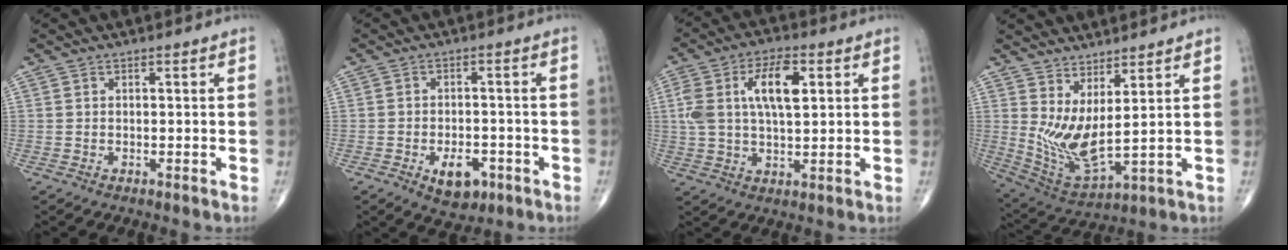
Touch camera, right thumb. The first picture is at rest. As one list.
[{"total": 6.7, "force": [-2.9, 3.9, 4.5], "torque": [-0.050, 0.010, -0.037]}, {"total": 11.5, "force": [2.8, 5.2, 9.8], "torque": [-0.186, 0.009, 0.051]}, {"total": 10.6, "force": [3.2, 2.9, 9.7], "torque": [-0.201, -0.045, 0.076]}]